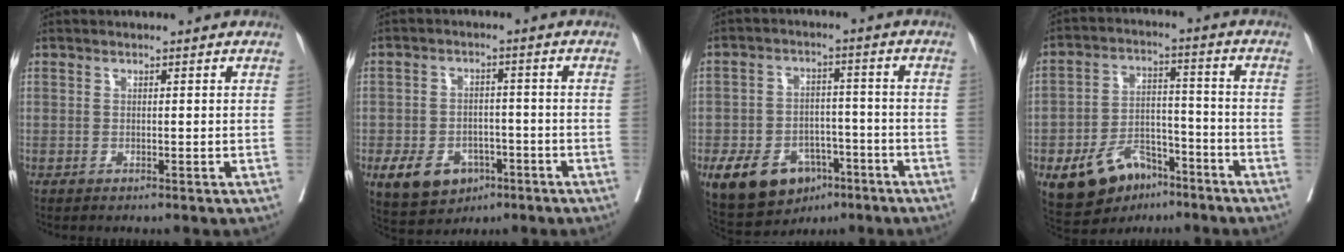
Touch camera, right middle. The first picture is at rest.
{"total": 9.6, "force": [-4.8, 6.8, 4.9], "torque": [-0.083, 0.011, -0.065]}
{"total": 13.0, "force": [-7.1, 8.2, 7.2], "torque": [-0.120, 0.011, -0.108]}
{"total": 11.7, "force": [-7.1, 6.7, 6.5], "torque": [-0.115, 0.010, -0.115]}